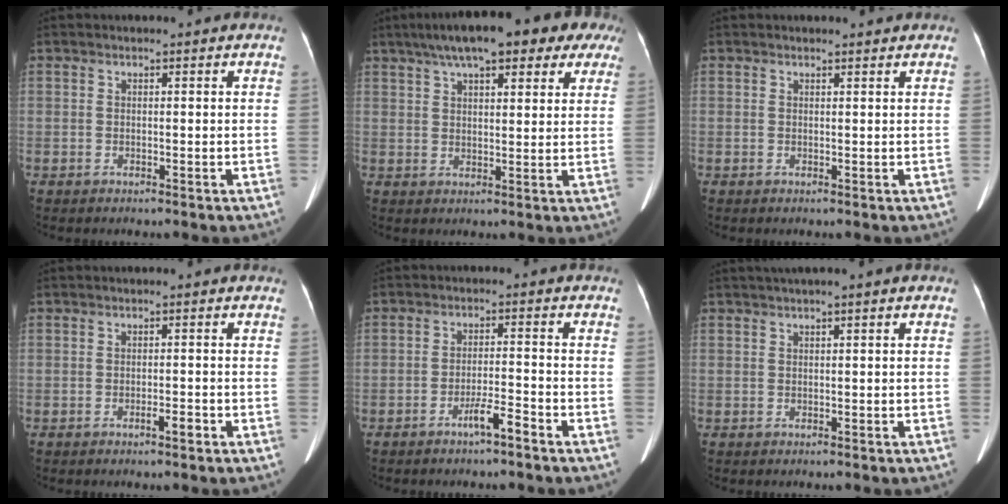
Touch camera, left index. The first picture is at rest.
{"total": 19.8, "force": [13.8, 6.0, 12.9], "torque": [-0.196, 0.064, 0.179]}
{"total": 1.2, "force": [1.1, 0.5, 0.1], "torque": [-0.005, 0.008, 0.013]}
{"total": 2.0, "force": [-1.2, 0.3, 1.5], "torque": [-0.024, 0.000, -0.018]}
{"total": 3.6, "force": [-2.7, 0.0, 2.5], "torque": [-0.045, -0.002, -0.047]}
{"total": 2.1, "force": [1.1, 0.0, 1.8], "torque": [-0.036, 0.017, 0.022]}